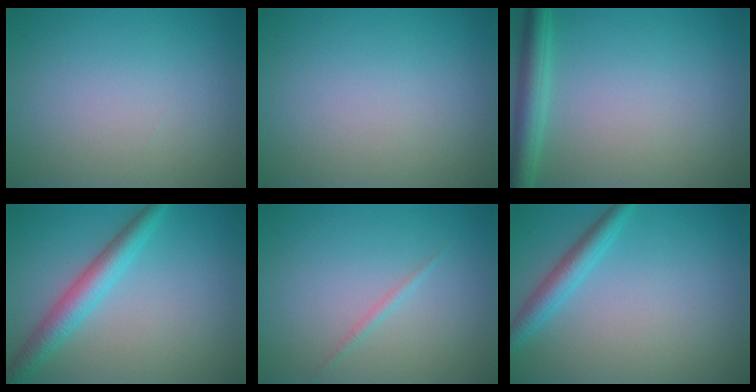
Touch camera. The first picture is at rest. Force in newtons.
{"total": 0.0}
{"total": 3.2, "press": 3.2, "slide": 0.2}
{"total": 3.7, "press": 3.7, "slide": 0.1}
{"total": 0.7, "press": 0.7, "slide": 0.0}
{"total": 2.6, "press": 2.6, "slide": 0.2}